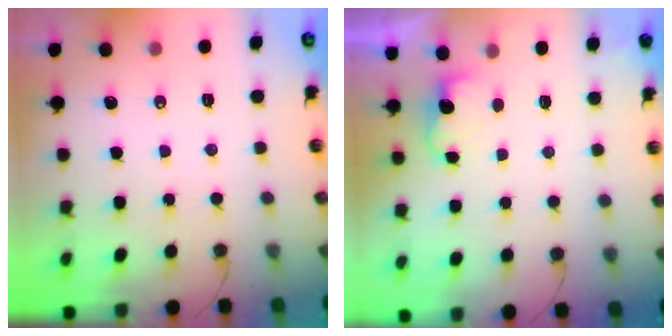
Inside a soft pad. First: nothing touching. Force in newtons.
{"total": 2.3, "press": 2.2, "slide": 0.8}